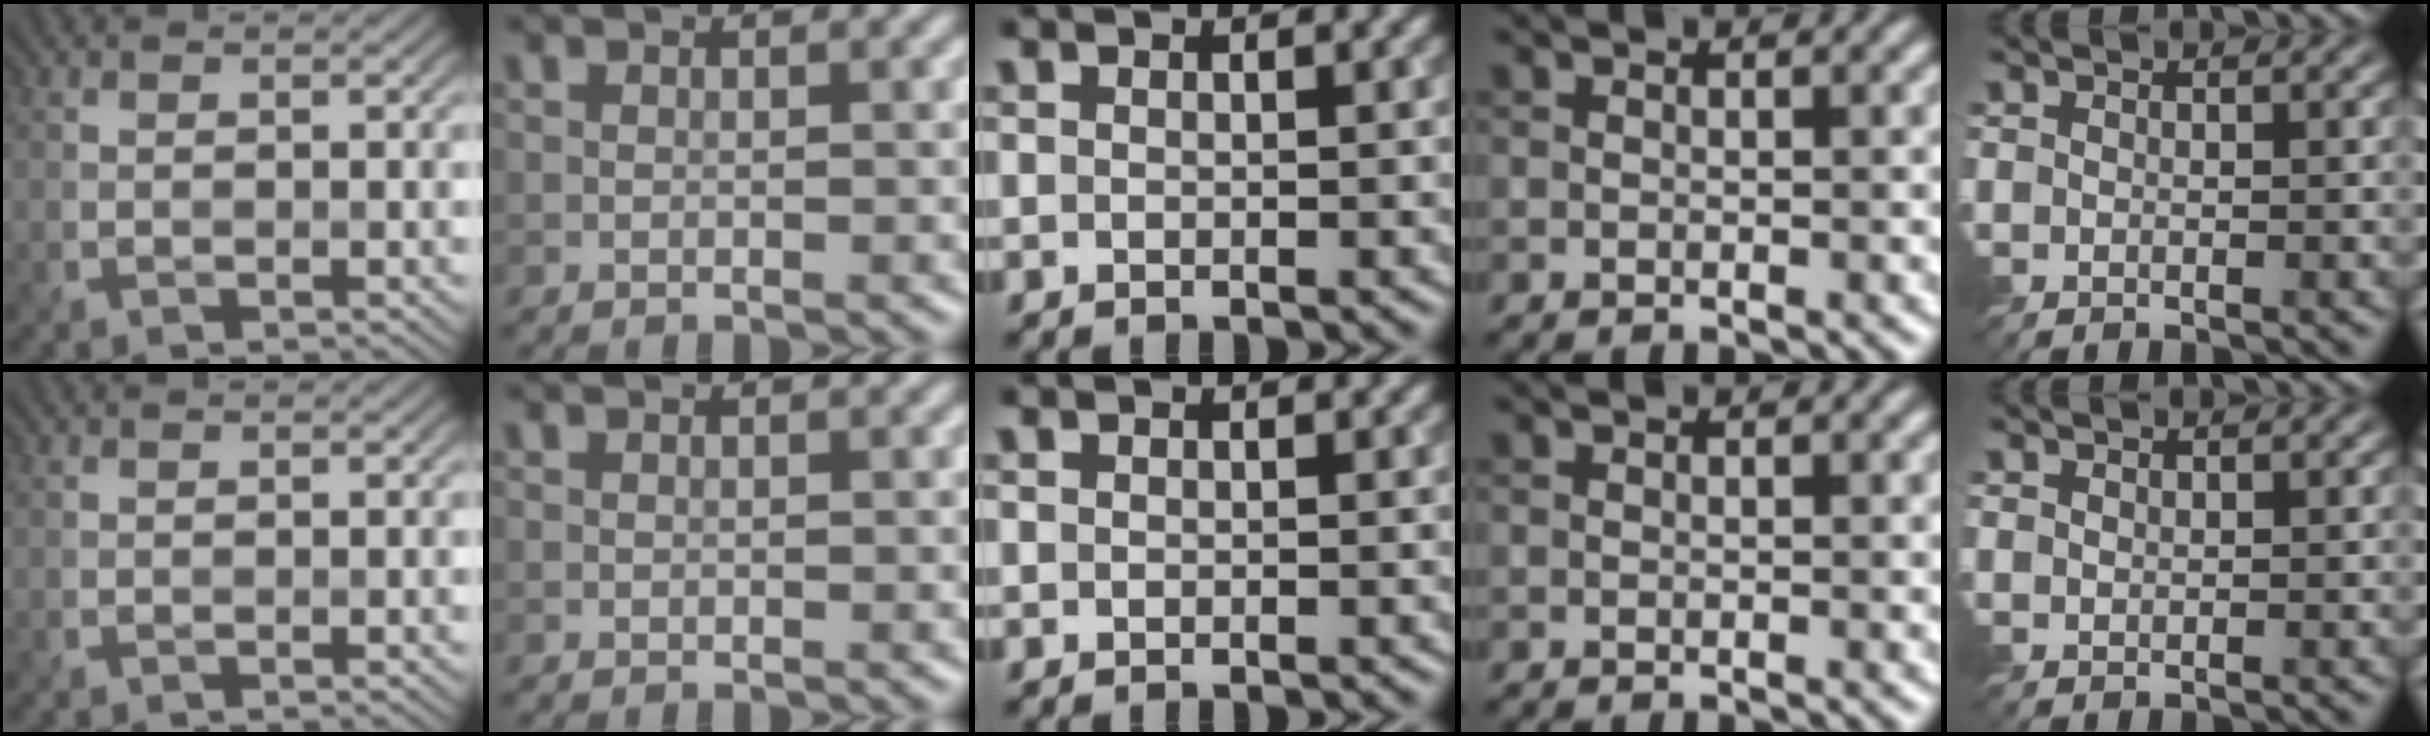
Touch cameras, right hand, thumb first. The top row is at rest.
{"little": {"total": 0.5, "force": [0.5, 0.2, 0.1], "torque": [-0.001, 0.002, 0.011]}}